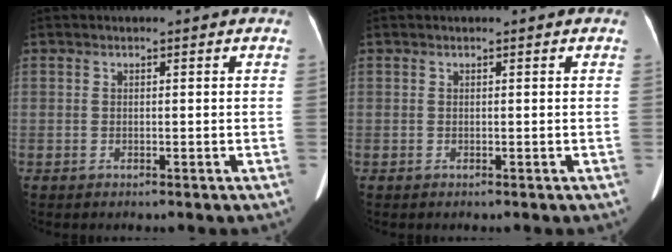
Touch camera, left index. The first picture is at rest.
{"total": 0.0}